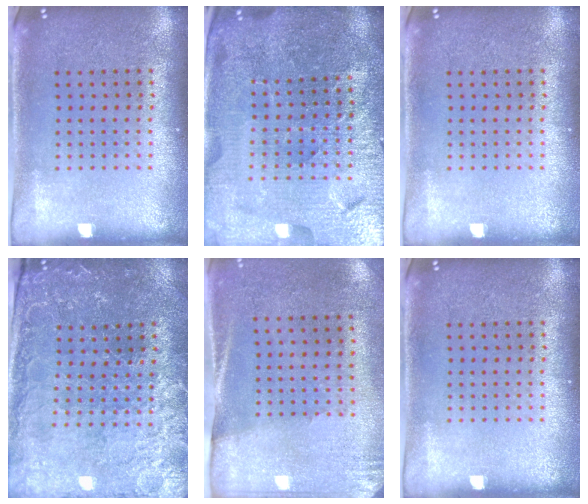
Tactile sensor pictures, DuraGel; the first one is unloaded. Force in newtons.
{"total": 5.8, "press": 5.2, "slide": 2.5}
{"total": 0.0}
{"total": 1.5, "press": 1.4, "slide": 0.5}
{"total": 2.7, "press": 2.3, "slide": 1.4}
{"total": 0.0}